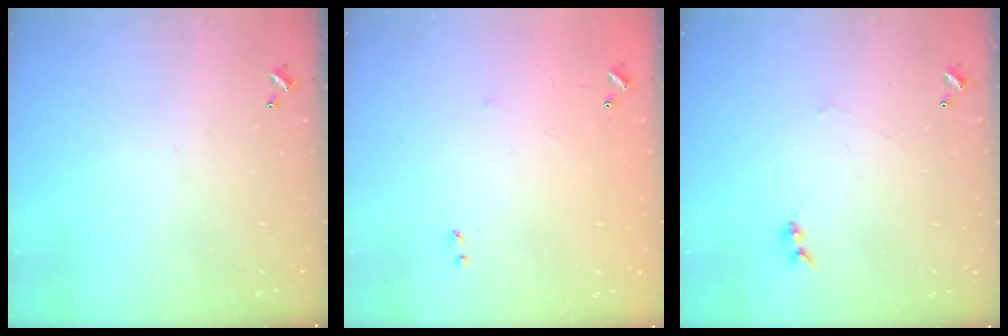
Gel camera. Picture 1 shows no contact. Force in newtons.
{"total": 6.4, "press": 6.3, "slide": 0.8}
{"total": 1.3, "press": 1.2, "slide": 0.4}